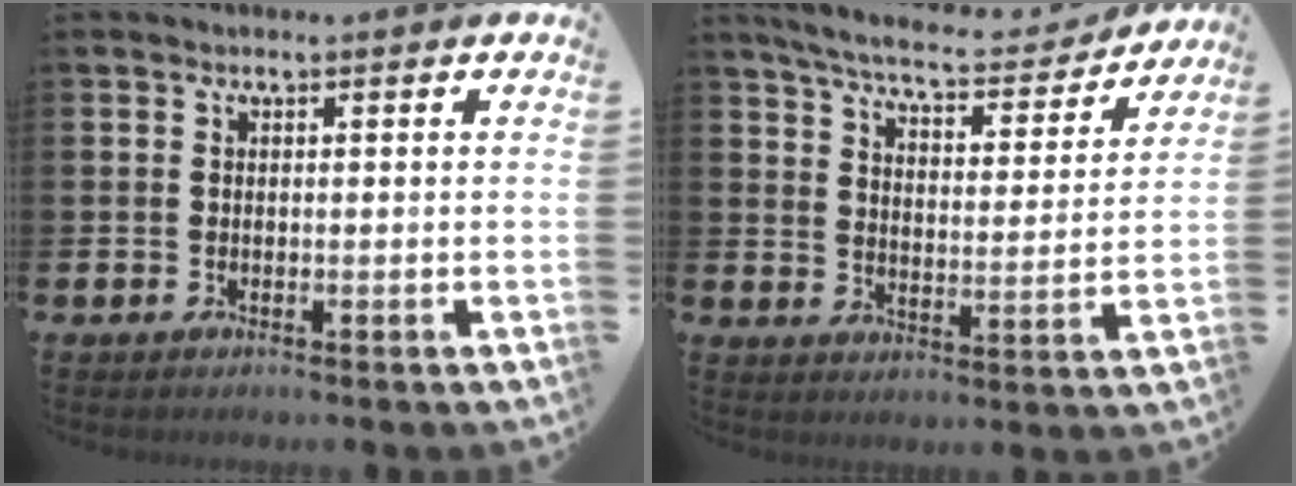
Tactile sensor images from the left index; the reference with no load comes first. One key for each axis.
{"total": 6.8, "fx": 6.4, "fy": 0.8, "fz": 2.2, "tx": -0.068, "ty": -0.044, "tz": 0.107}